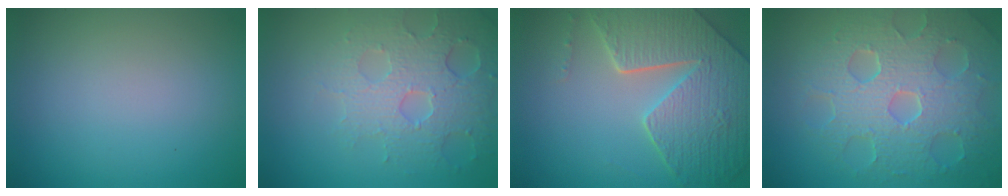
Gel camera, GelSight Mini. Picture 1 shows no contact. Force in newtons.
{"total": 4.6, "press": 4.3, "slide": 1.6}
{"total": 8.4, "press": 6.0, "slide": 5.8}
{"total": 8.6, "press": 6.1, "slide": 6.1}